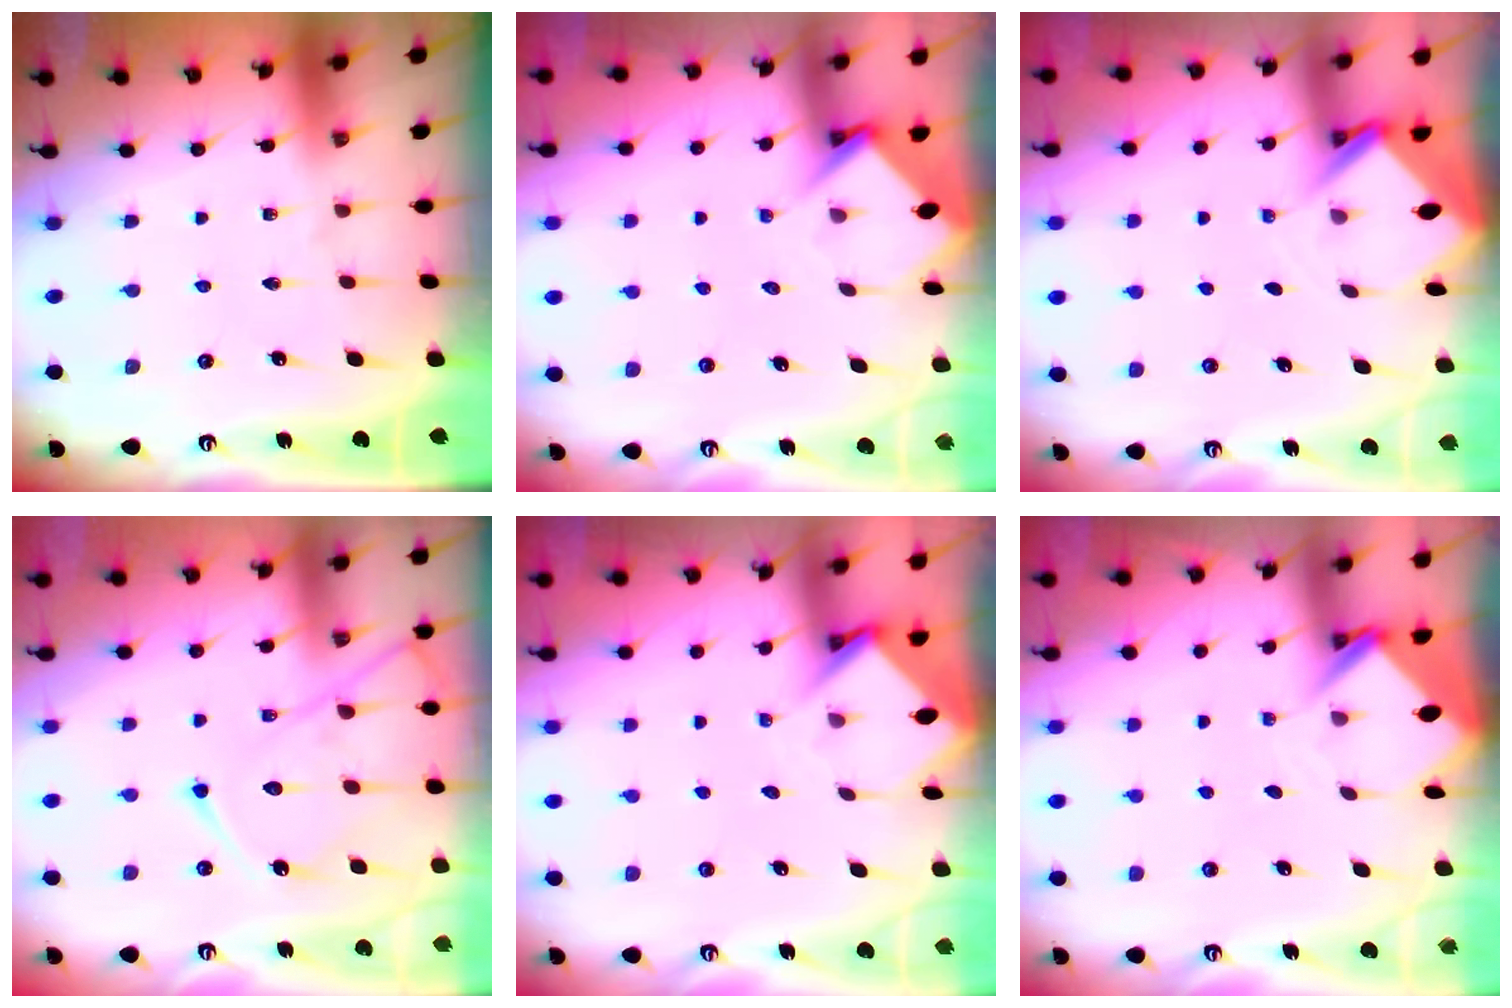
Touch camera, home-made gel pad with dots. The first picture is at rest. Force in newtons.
{"total": 4.3, "press": 4.3, "slide": 0.4}
{"total": 3.3, "press": 3.3, "slide": 0.2}
{"total": 16.1, "press": 16.0, "slide": 1.6}
{"total": 3.7, "press": 3.7, "slide": 0.3}
{"total": 3.7, "press": 3.7, "slide": 0.2}